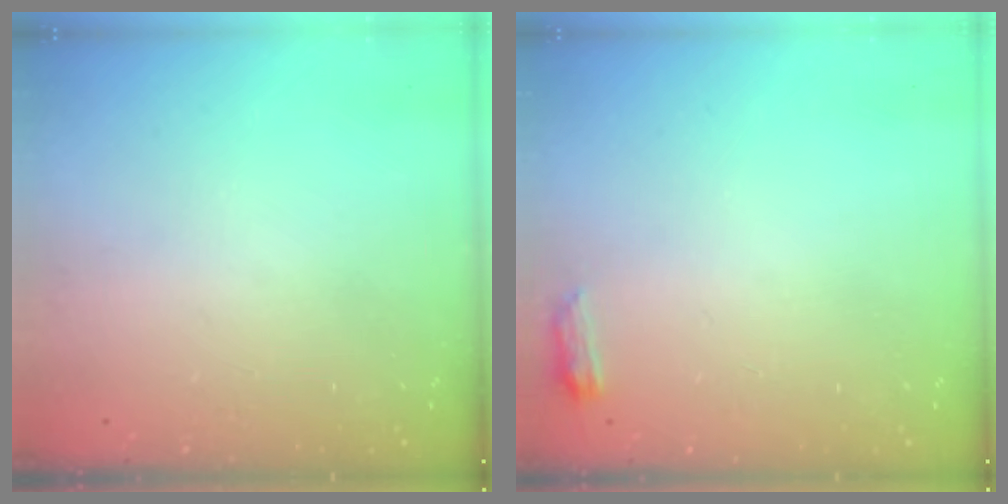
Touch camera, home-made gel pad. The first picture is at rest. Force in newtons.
{"total": 3.3, "press": 3.2, "slide": 0.5}